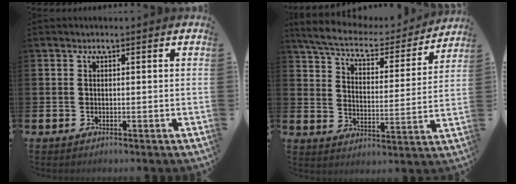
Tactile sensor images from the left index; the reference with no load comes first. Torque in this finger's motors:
{"motor_torque": [0.79, -1.35, -0.49, 0.00]}